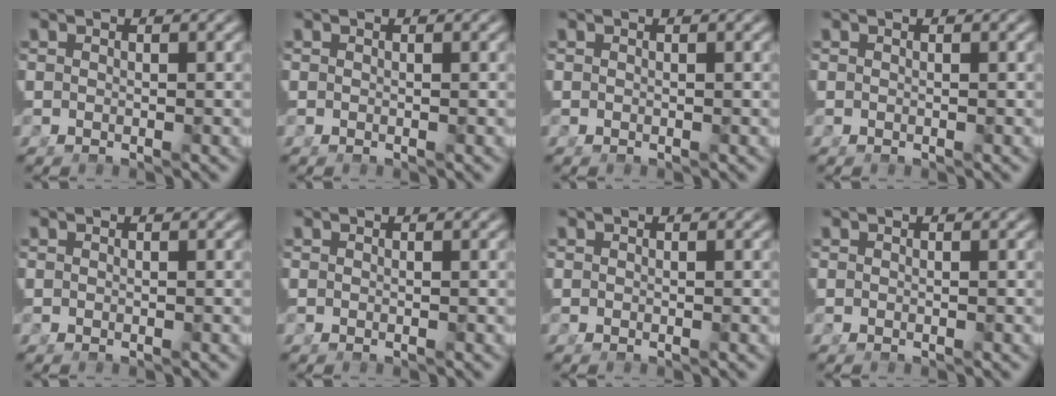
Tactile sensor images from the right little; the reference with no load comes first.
{"total": 0.0}
{"total": 0.0}
{"total": 0.0}
{"total": 0.0}
{"total": 0.0}
{"total": 0.0}
{"total": 0.0}